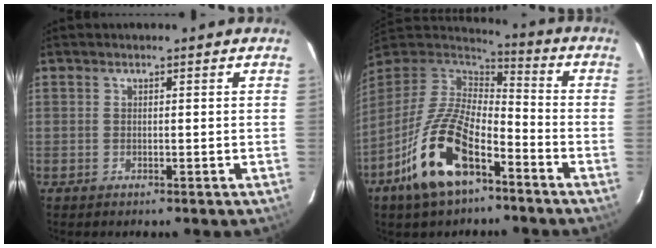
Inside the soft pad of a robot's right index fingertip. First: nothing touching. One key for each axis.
{"total": 16.0, "fx": -8.4, "fy": 6.1, "fz": 12.2, "tx": -0.255, "ty": -0.004, "tz": -0.156}